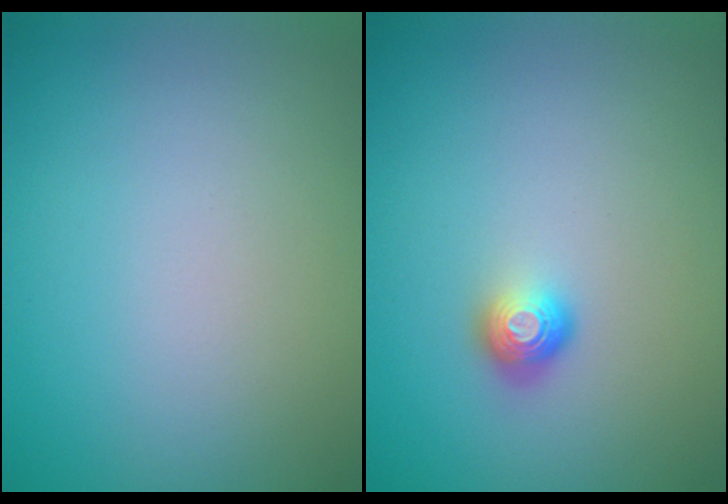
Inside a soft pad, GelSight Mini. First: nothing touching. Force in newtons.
{"total": 1.7, "press": 1.3, "slide": 1.2}